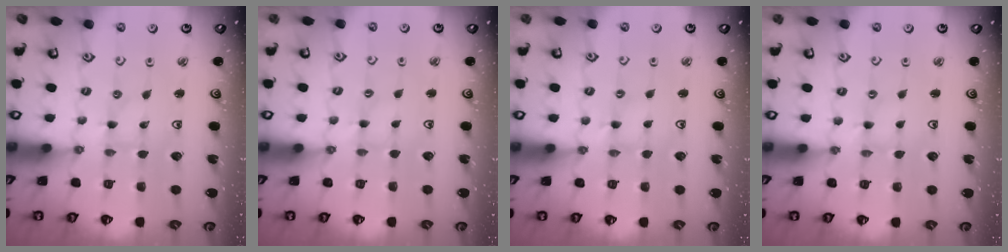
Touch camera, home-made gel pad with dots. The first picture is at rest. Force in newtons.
{"total": 2.1, "press": 2.1, "slide": 0.4}
{"total": 2.0, "press": 2.0, "slide": 0.3}
{"total": 0.0}